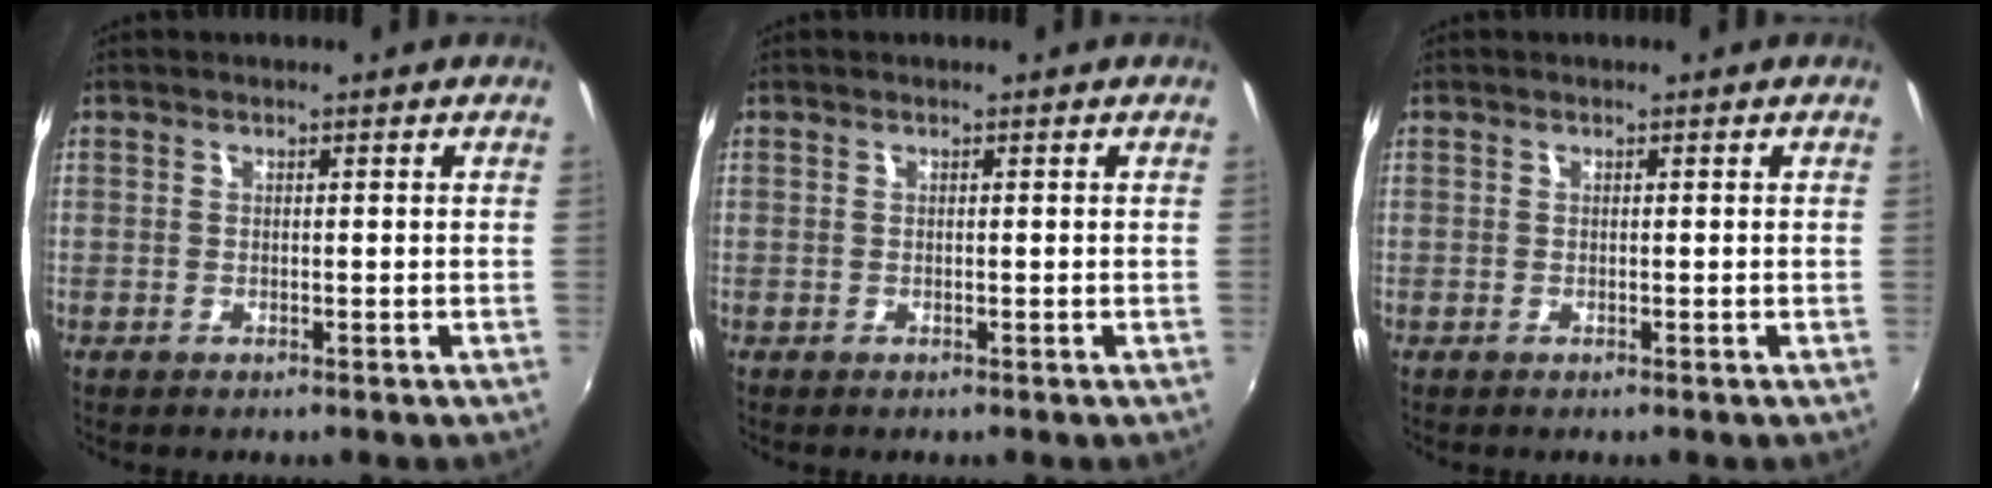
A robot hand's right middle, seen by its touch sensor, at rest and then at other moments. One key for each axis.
{"total": 0.0}
{"total": 0.0}